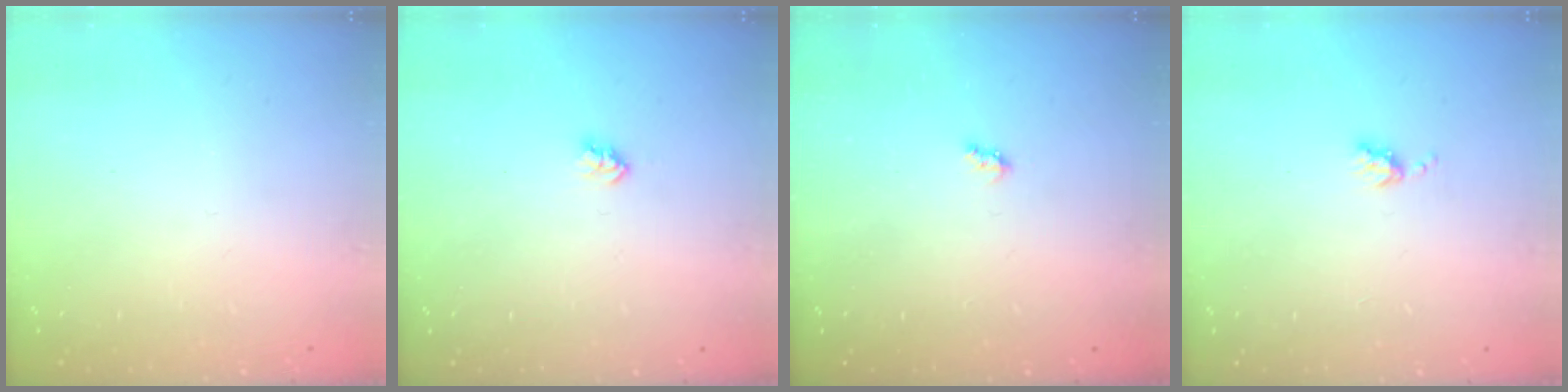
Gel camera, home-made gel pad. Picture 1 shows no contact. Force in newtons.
{"total": 2.7, "press": 2.7, "slide": 0.4}
{"total": 2.6, "press": 2.6, "slide": 0.4}
{"total": 3.9, "press": 3.9, "slide": 0.5}